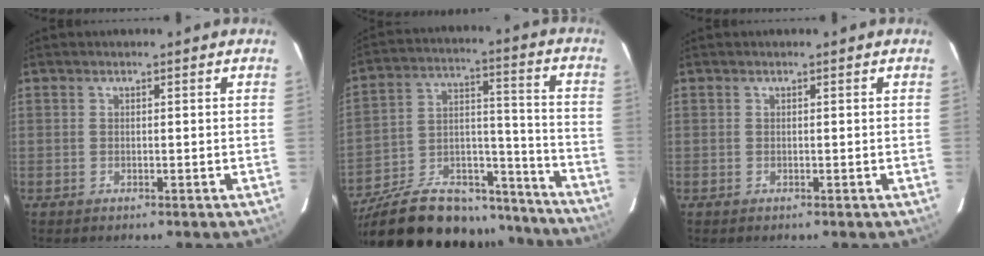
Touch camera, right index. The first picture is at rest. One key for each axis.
{"total": 30.2, "fx": -24.6, "fy": 11.6, "fz": 13.2, "tx": -0.248, "ty": 0.032, "tz": -0.349}
{"total": 0.0}